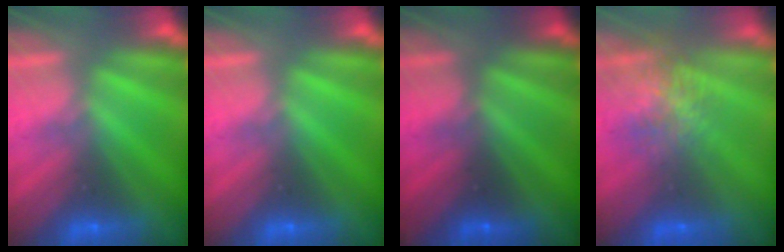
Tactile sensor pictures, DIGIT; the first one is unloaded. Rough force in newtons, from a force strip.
{"total": 0.0}
{"total": 2.5}
{"total": 7.1}